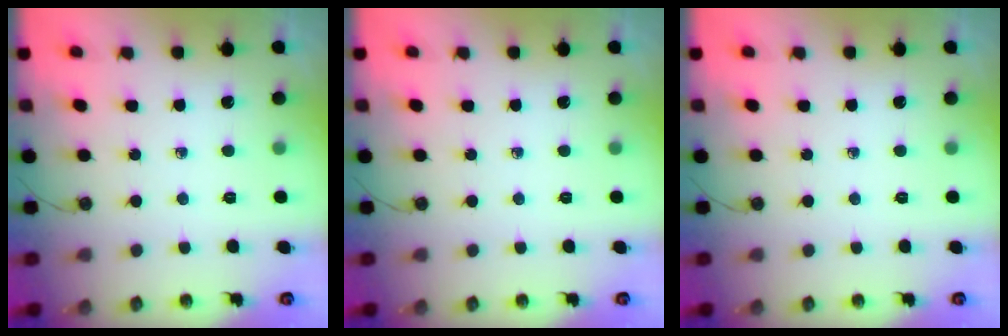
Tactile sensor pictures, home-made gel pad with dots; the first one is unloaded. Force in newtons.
{"total": 0.0}
{"total": 0.0}